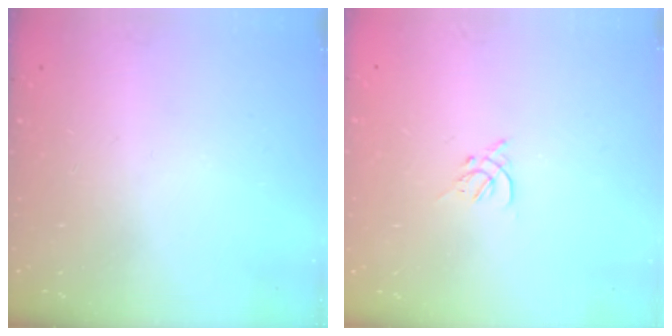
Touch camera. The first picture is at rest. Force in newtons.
{"total": 2.7, "press": 2.6, "slide": 0.7}